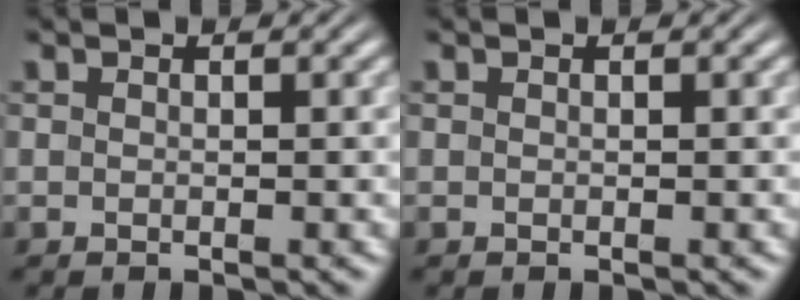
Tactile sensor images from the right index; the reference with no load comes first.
{"total": 0.0}